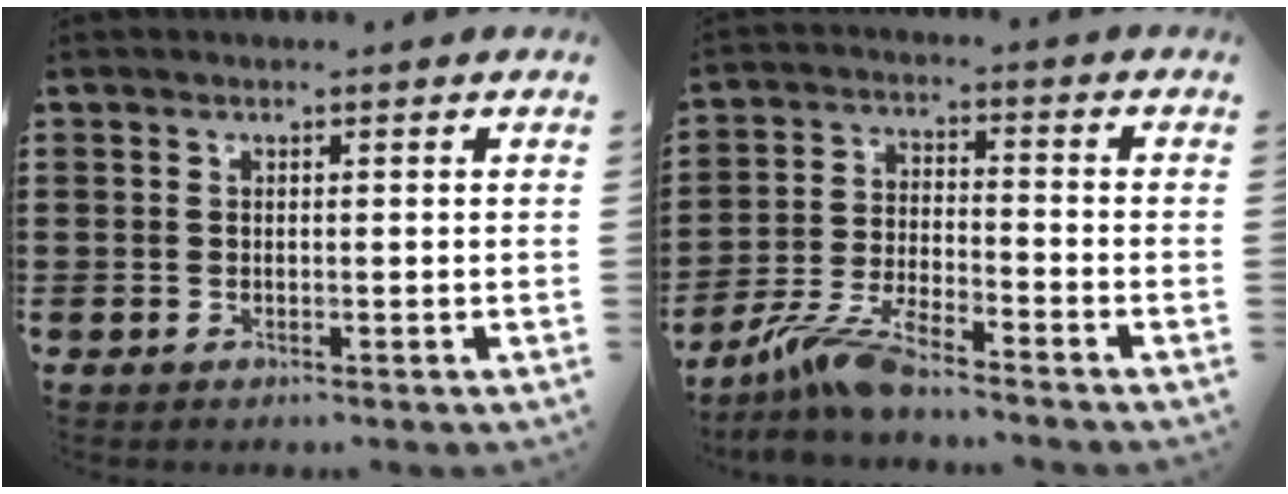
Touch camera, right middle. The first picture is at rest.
{"total": 7.7, "force": [-6.5, 0.6, 4.1], "torque": [-0.101, -0.013, -0.128]}